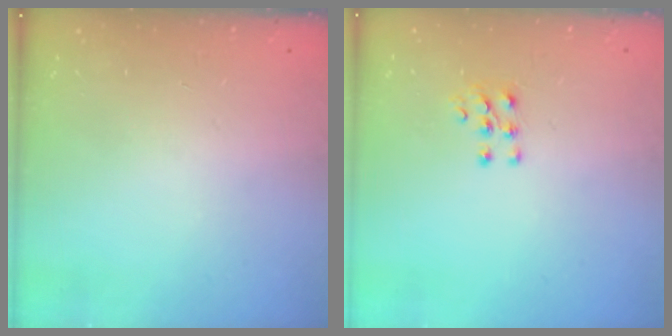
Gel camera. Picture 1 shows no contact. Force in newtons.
{"total": 5.5, "press": 5.4, "slide": 1.1}